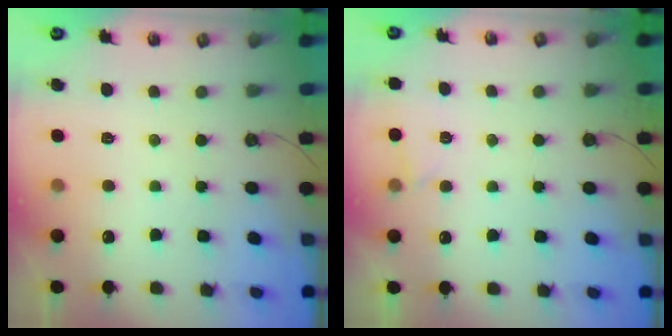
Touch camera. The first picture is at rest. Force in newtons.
{"total": 2.0, "press": 1.9, "slide": 0.3}